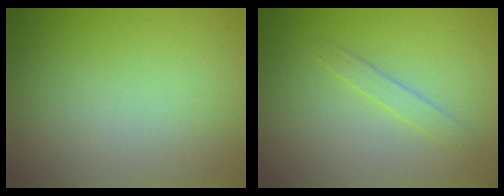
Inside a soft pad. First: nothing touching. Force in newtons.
{"total": 1.3, "press": 1.3, "slide": 0.1}